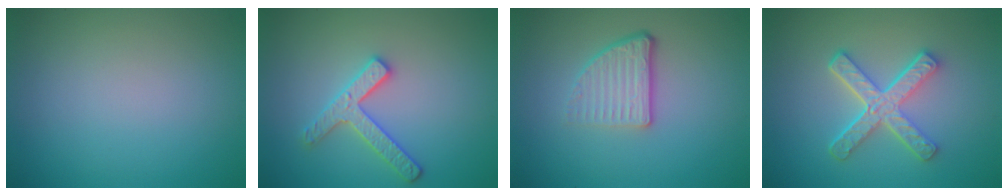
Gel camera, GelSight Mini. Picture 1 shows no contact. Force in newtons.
{"total": 2.9, "press": 2.8, "slide": 0.6}
{"total": 3.8, "press": 2.5, "slide": 2.9}
{"total": 5.1, "press": 3.7, "slide": 3.4}